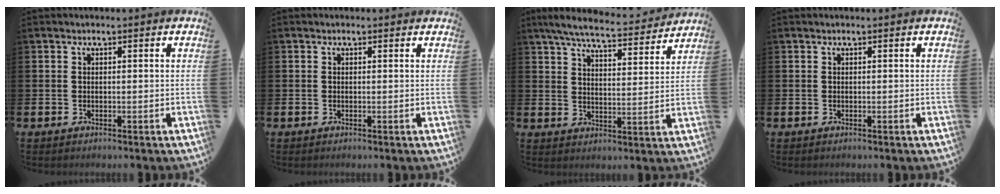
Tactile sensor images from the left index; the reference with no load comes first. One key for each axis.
{"total": 0.0}
{"total": 6.9, "fx": 6.4, "fy": 1.0, "fz": 2.4, "tx": -0.069, "ty": -0.038, "tz": 0.110}
{"total": 0.0}